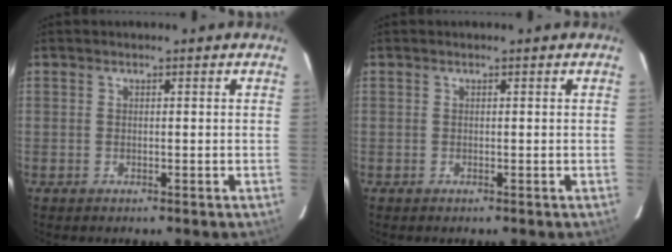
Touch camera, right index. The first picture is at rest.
{"total": 0.0}